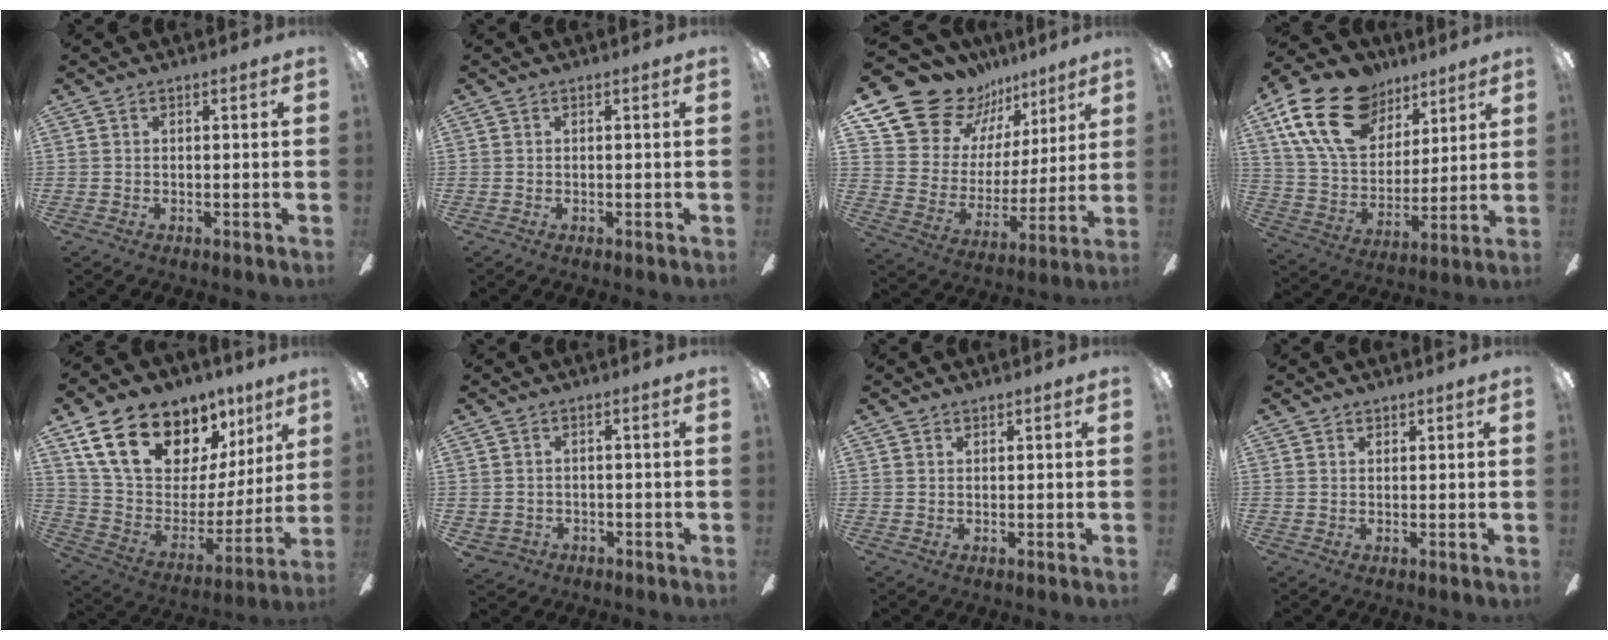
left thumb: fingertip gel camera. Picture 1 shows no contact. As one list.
[{"total": 0.0}, {"total": 17.5, "force": [14.0, 9.4, 4.4], "torque": [-0.107, -0.107, 0.266]}, {"total": 21.7, "force": [12.6, 13.4, 11.5], "torque": [-0.221, -0.050, 0.233]}, {"total": 21.5, "force": [13.8, 12.2, 11.1], "torque": [-0.190, -0.082, 0.263]}, {"total": 1.5, "force": [0.0, 1.5, 0.3], "torque": [-0.009, 0.000, -0.003]}, {"total": 1.1, "force": [1.0, 0.5, 0.2], "torque": [-0.003, 0.001, 0.018]}, {"total": 1.3, "force": [1.2, 0.6, 0.1], "torque": [-0.002, -0.001, 0.023]}]